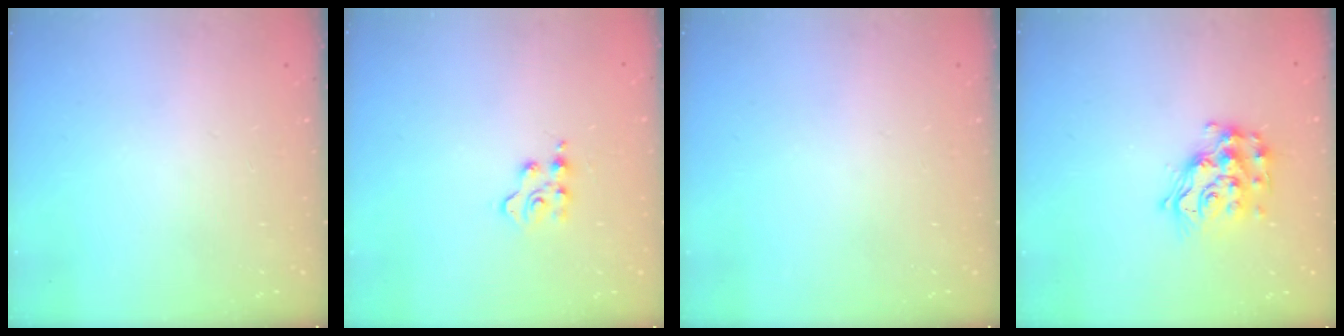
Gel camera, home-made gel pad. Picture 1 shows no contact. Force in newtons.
{"total": 3.7, "press": 3.6, "slide": 0.6}
{"total": 0.0}
{"total": 13.7, "press": 13.7, "slide": 0.6}